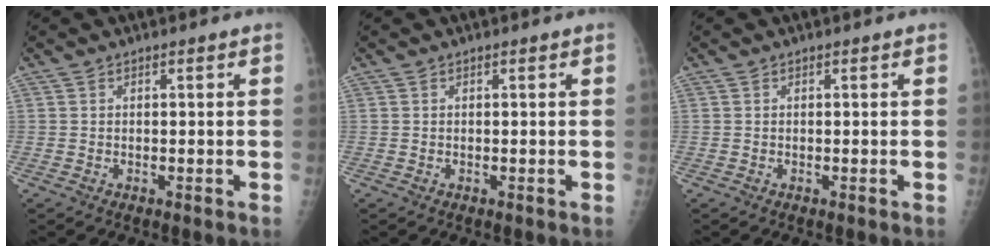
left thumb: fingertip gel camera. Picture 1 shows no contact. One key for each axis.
{"total": 0.0}
{"total": 0.0}